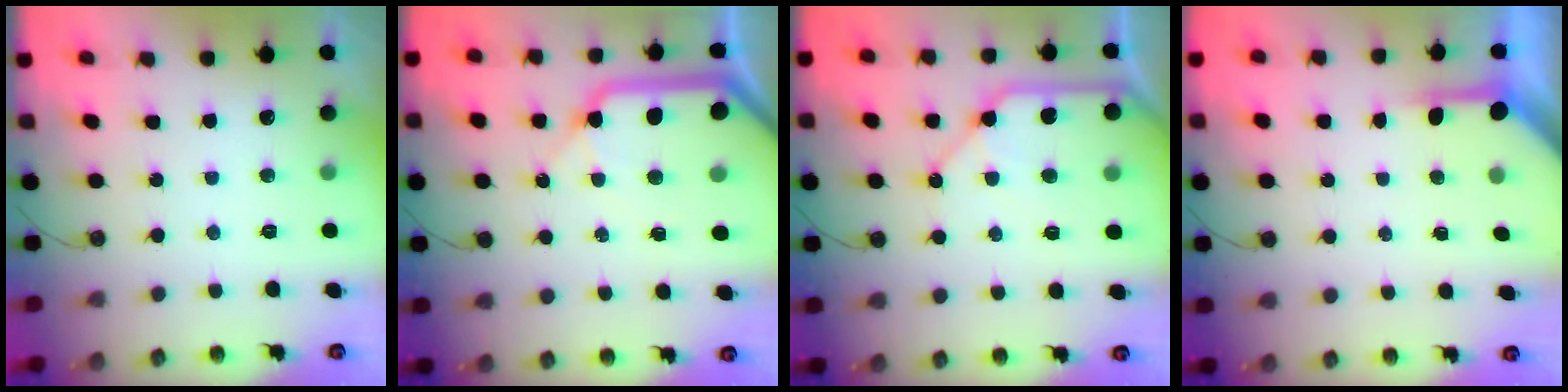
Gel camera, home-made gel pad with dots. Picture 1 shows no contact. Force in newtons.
{"total": 17.2, "press": 17.0, "slide": 2.4}
{"total": 11.6, "press": 11.5, "slide": 1.4}
{"total": 3.8, "press": 3.8, "slide": 0.5}